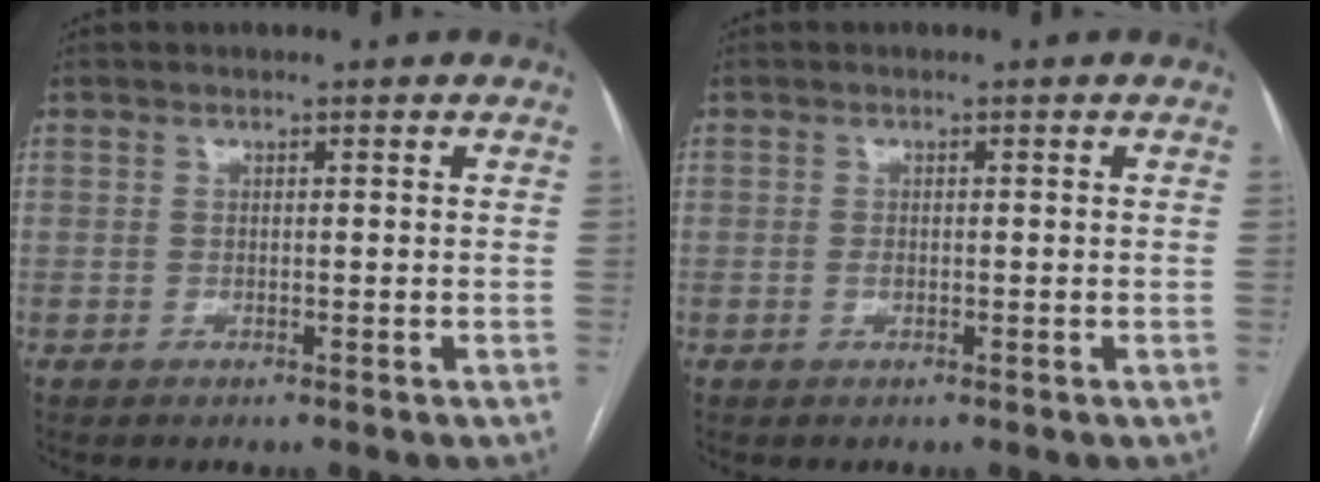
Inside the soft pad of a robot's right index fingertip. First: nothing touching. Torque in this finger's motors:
{"motor_torque": [0.05, -0.21, 0.10, 0.03]}